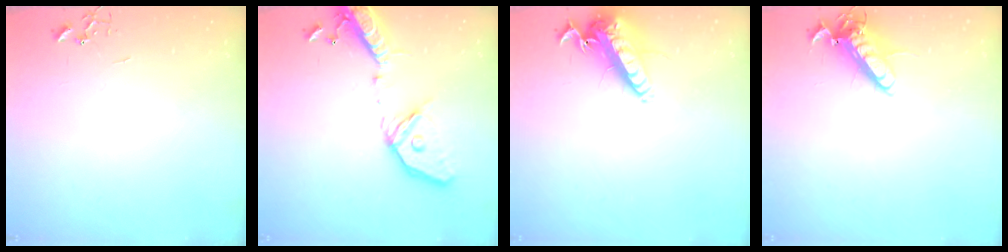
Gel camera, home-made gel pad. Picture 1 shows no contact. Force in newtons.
{"total": 21.3, "press": 20.9, "slide": 4.1}
{"total": 14.6, "press": 14.4, "slide": 2.8}
{"total": 12.6, "press": 12.4, "slide": 2.4}